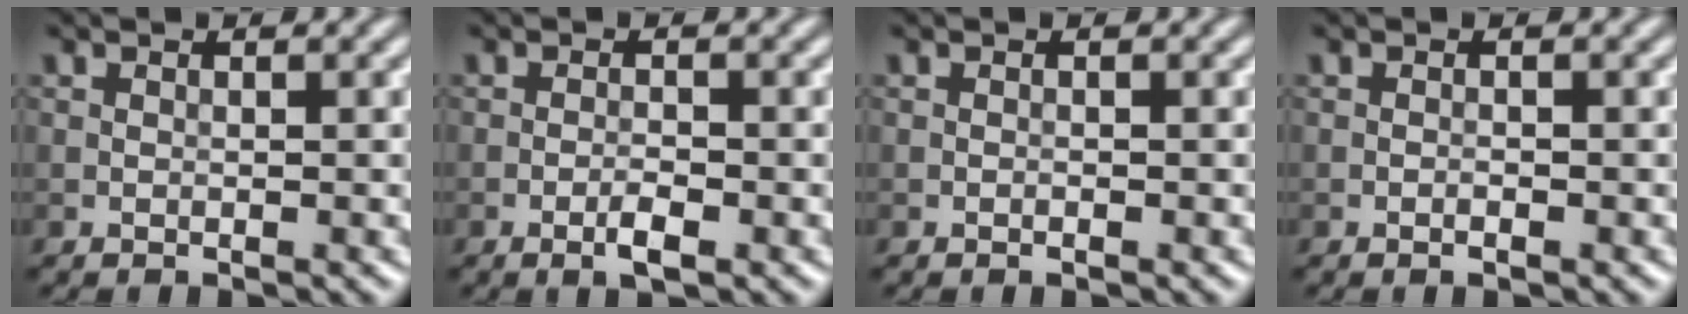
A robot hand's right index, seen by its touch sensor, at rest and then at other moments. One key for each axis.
{"total": 1.8, "fx": -0.9, "fy": 0.4, "fz": 1.5, "tx": -0.027, "ty": 0.001, "tz": -0.018}
{"total": 0.0}
{"total": 0.6, "fx": -0.3, "fy": 0.2, "fz": 0.5, "tx": -0.008, "ty": 0.000, "tz": -0.006}